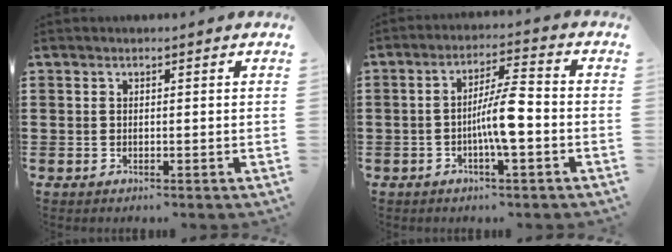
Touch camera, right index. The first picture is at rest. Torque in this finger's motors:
{"motor_torque": [1.55, 0.59, 0.74, 0.12]}